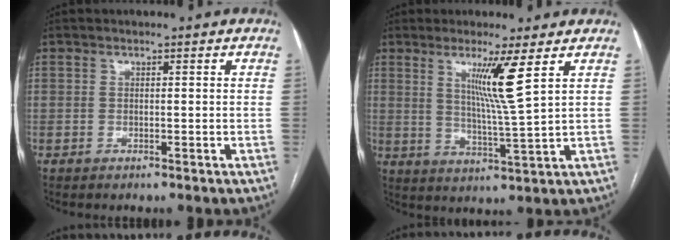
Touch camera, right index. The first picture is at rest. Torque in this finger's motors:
{"motor_torque": [0.94, 0.75, 0.47, 0.12]}